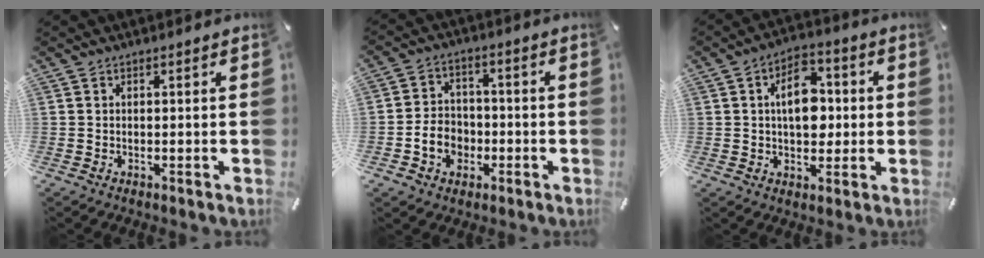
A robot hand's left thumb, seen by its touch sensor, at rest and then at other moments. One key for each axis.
{"total": 7.6, "fx": -2.2, "fy": 6.5, "fz": 3.2, "tx": -0.069, "ty": 0.015, "tz": -0.040}
{"total": 10.8, "fx": 1.0, "fy": 7.3, "fz": 7.9, "tx": -0.119, "ty": 0.005, "tz": 0.015}